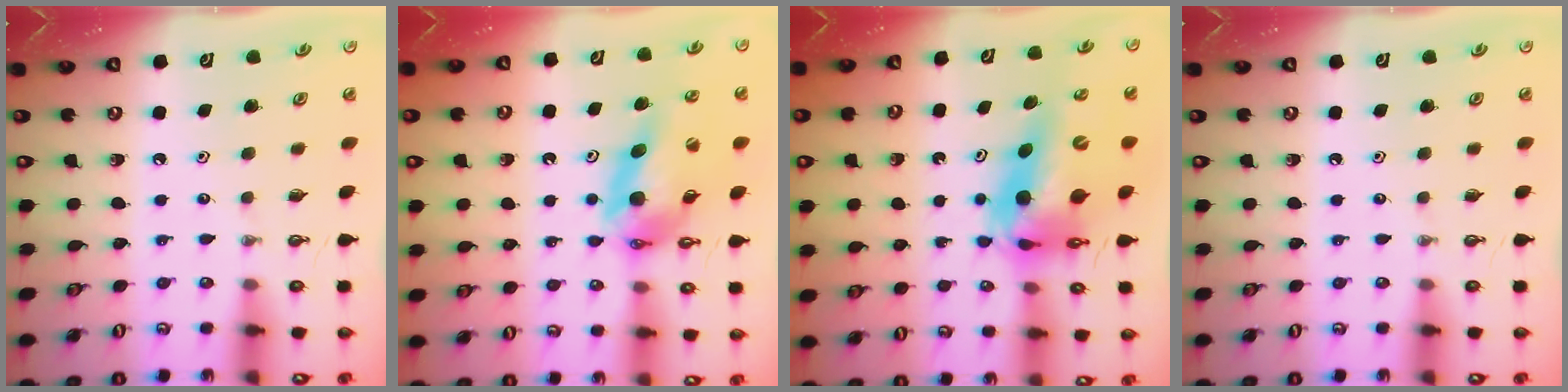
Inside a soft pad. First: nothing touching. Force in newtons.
{"total": 13.1, "press": 13.1, "slide": 1.2}
{"total": 12.2, "press": 12.2, "slide": 1.2}
{"total": 0.0}